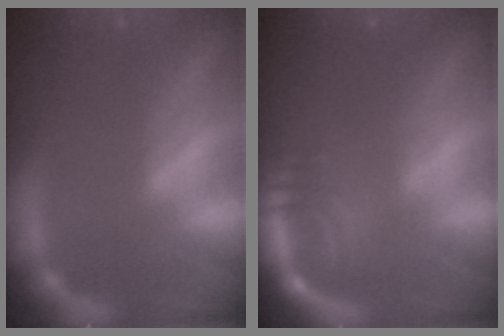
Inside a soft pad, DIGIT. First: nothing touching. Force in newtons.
{"total": 6.5}